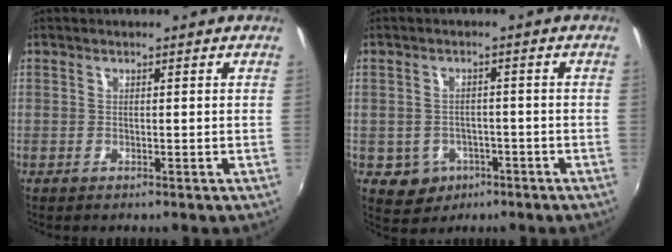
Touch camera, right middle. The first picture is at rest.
{"total": 5.6, "force": [-2.3, 4.9, 1.5], "torque": [-0.044, 0.005, -0.022]}